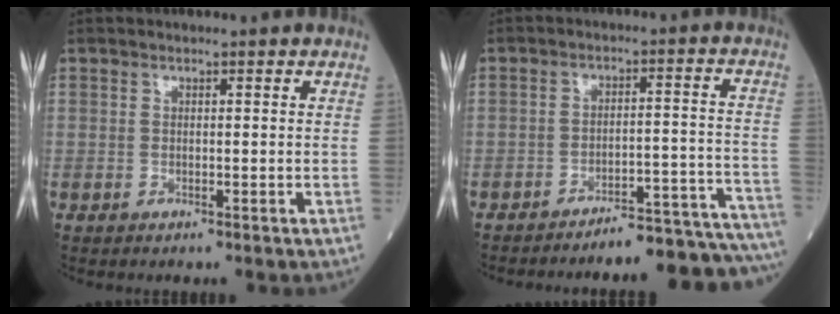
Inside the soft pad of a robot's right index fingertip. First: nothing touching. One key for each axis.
{"total": 16.7, "fx": -16.1, "fy": -0.5, "fz": 4.1, "tx": 0.001, "ty": 0.020, "tz": -0.201}